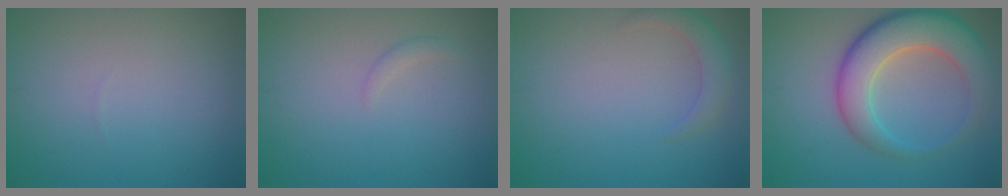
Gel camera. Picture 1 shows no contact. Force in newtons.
{"total": 0.7, "press": 0.7, "slide": 0.1}
{"total": 2.1, "press": 2.1, "slide": 0.2}
{"total": 7.8, "press": 7.8, "slide": 0.3}